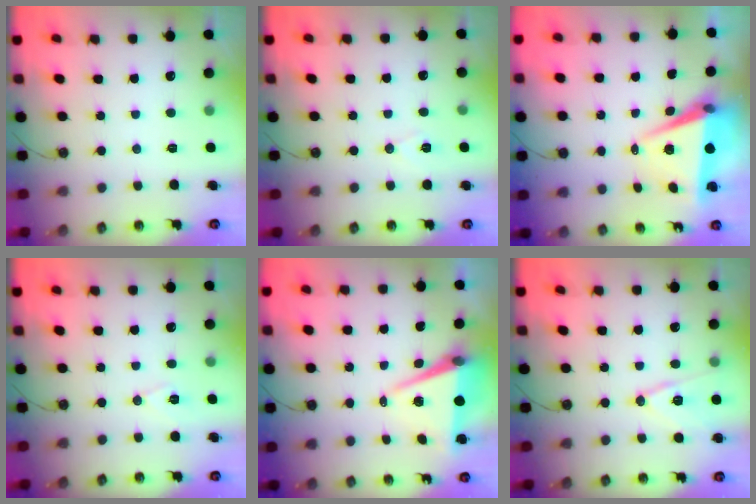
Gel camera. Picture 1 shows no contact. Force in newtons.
{"total": 6.9, "press": 5.3, "slide": 4.5}
{"total": 7.2, "press": 5.7, "slide": 4.4}
{"total": 7.0, "press": 5.3, "slide": 4.5}
{"total": 7.5, "press": 6.2, "slide": 4.2}
{"total": 12.7, "press": 12.3, "slide": 3.2}